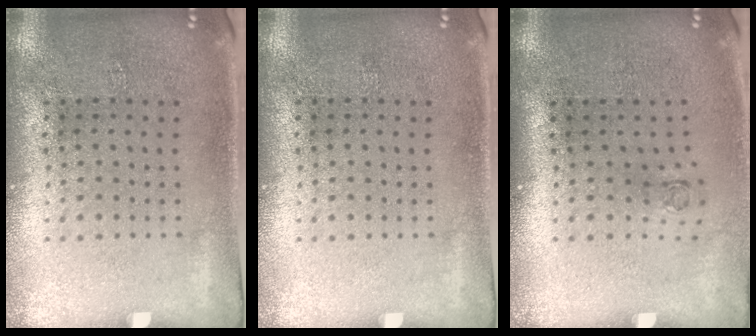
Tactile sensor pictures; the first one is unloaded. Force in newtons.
{"total": 0.0}
{"total": 0.6, "press": 0.3, "slide": 0.6}